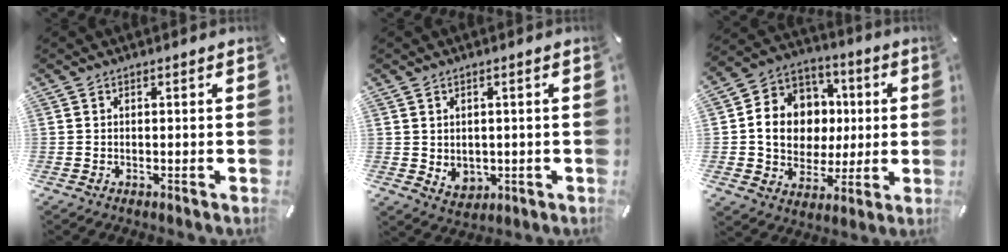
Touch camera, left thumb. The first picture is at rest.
{"total": 3.7, "force": [0.8, 3.5, 0.9], "torque": [-0.006, -0.005, 0.017]}
{"total": 13.1, "force": [0.3, 12.0, 5.2], "torque": [-0.097, 0.003, 0.014]}